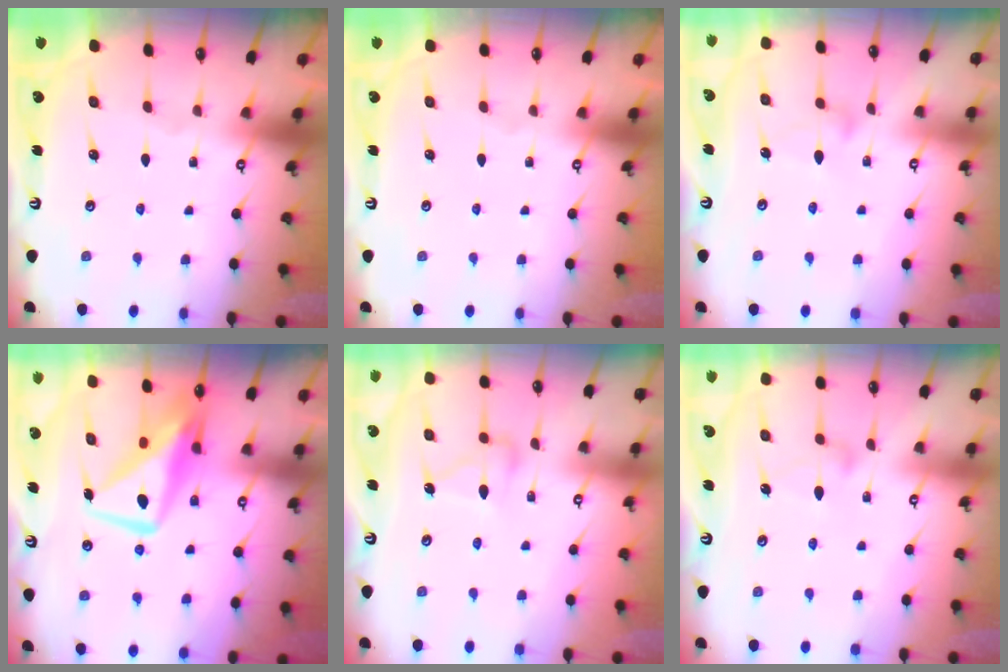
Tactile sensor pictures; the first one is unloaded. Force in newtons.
{"total": 0.0}
{"total": 8.7, "press": 8.6, "slide": 0.5}
{"total": 10.0, "press": 9.9, "slide": 1.3}
{"total": 7.0, "press": 7.0, "slide": 0.5}
{"total": 8.8, "press": 8.8, "slide": 0.5}